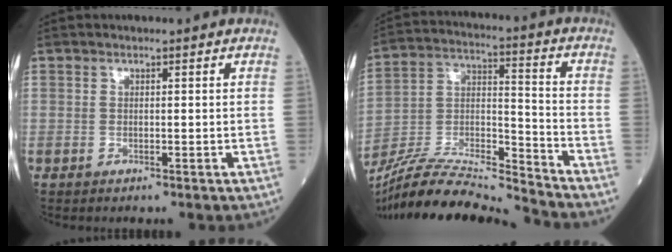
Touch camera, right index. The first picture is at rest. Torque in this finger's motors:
{"motor_torque": [0.23, -0.34, 0.32, 0.05]}